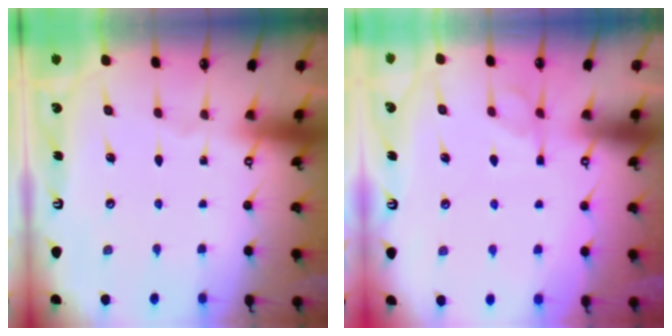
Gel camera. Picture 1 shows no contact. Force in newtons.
{"total": 1.1, "press": 0.4, "slide": 1.0}